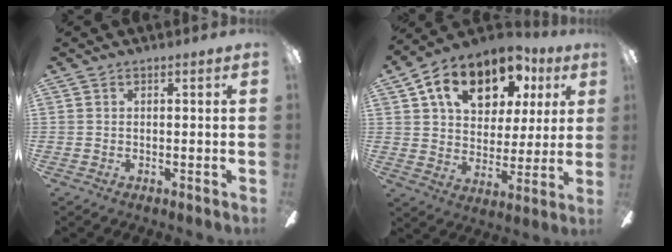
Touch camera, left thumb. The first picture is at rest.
{"total": 17.1, "force": [9.9, 10.6, 9.1], "torque": [-0.151, -0.041, 0.177]}